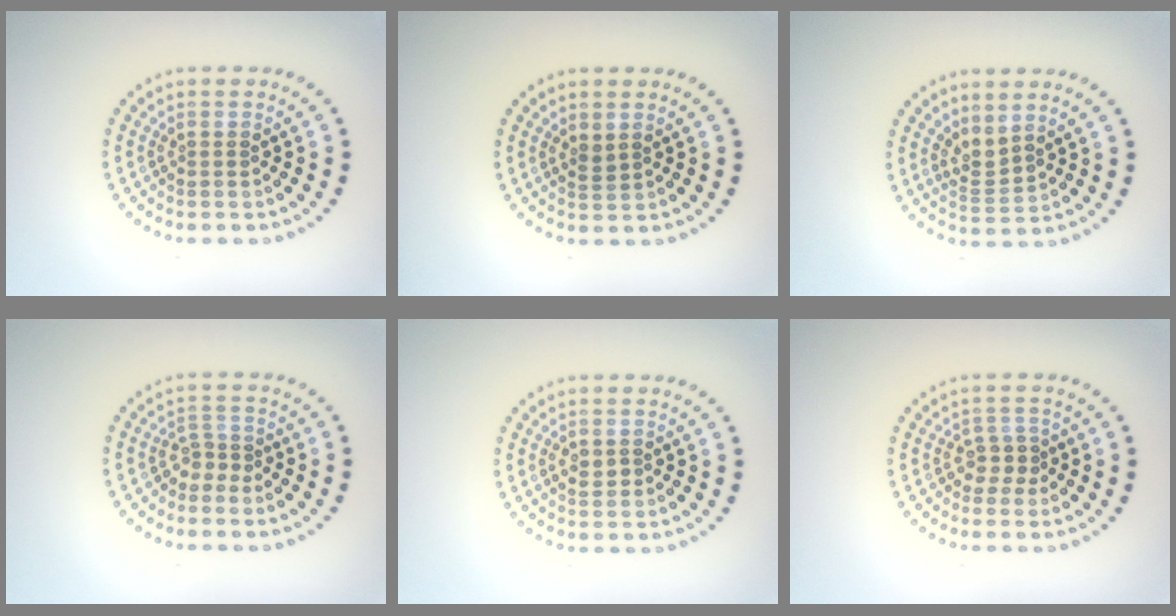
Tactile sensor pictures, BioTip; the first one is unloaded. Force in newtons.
{"total": 0.9, "press": 0.7, "slide": 0.5}
{"total": 2.2, "press": 1.5, "slide": 1.6}
{"total": 1.6, "press": 1.0, "slide": 1.2}
{"total": 1.3, "press": 1.3, "slide": 0.1}
{"total": 1.6, "press": 1.3, "slide": 1.0}